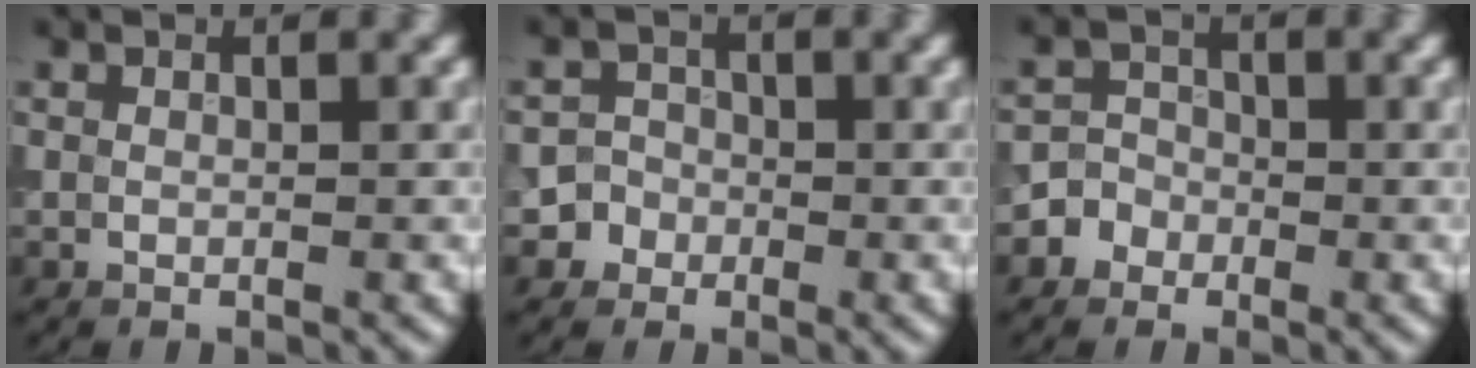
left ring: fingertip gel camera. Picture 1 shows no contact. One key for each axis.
{"total": 3.1, "fx": -1.5, "fy": 2.7, "fz": 0.1, "tx": 0.032, "ty": 0.002, "tz": -0.031}
{"total": 2.4, "fx": -1.3, "fy": 2.0, "fz": 0.2, "tx": 0.026, "ty": 0.005, "tz": -0.030}